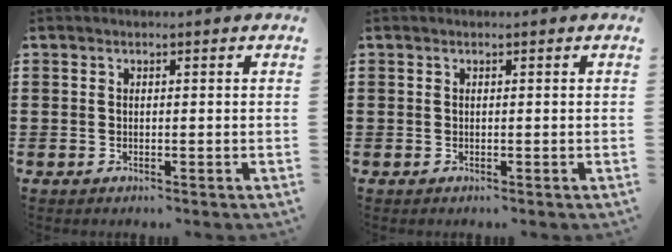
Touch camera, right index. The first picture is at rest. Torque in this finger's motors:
{"motor_torque": [-0.12, 0.42, 0.01, 0.01]}